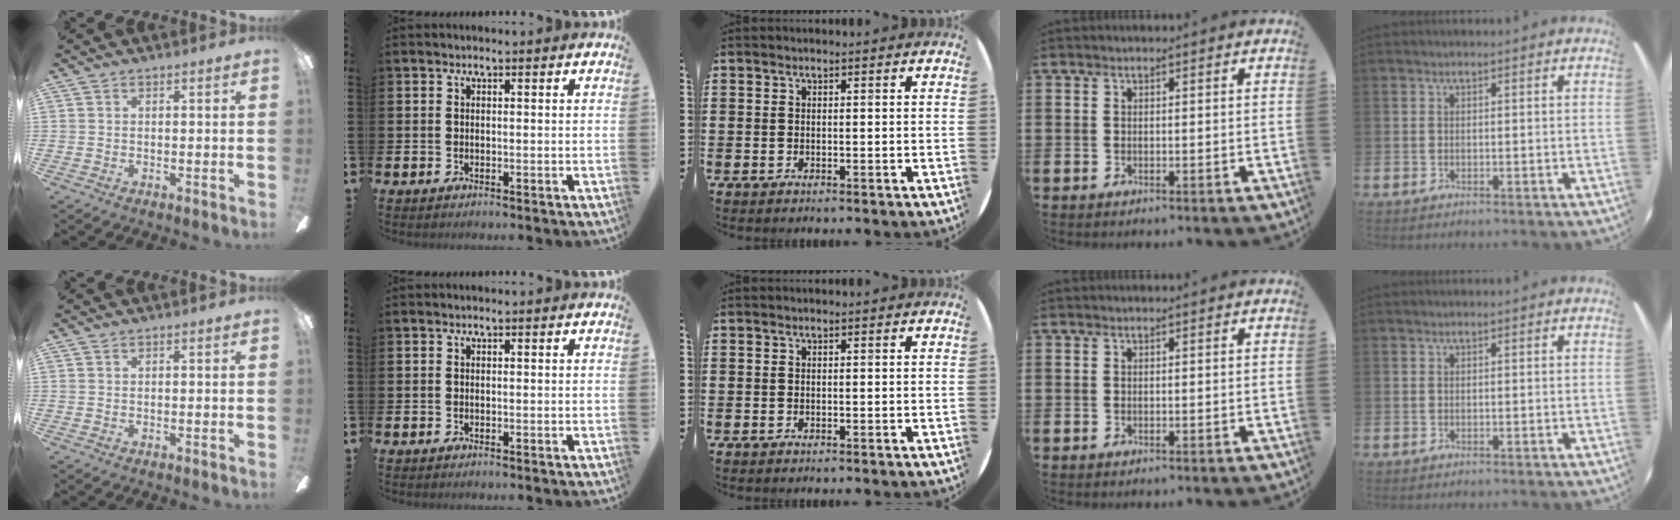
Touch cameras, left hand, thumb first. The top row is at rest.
{}